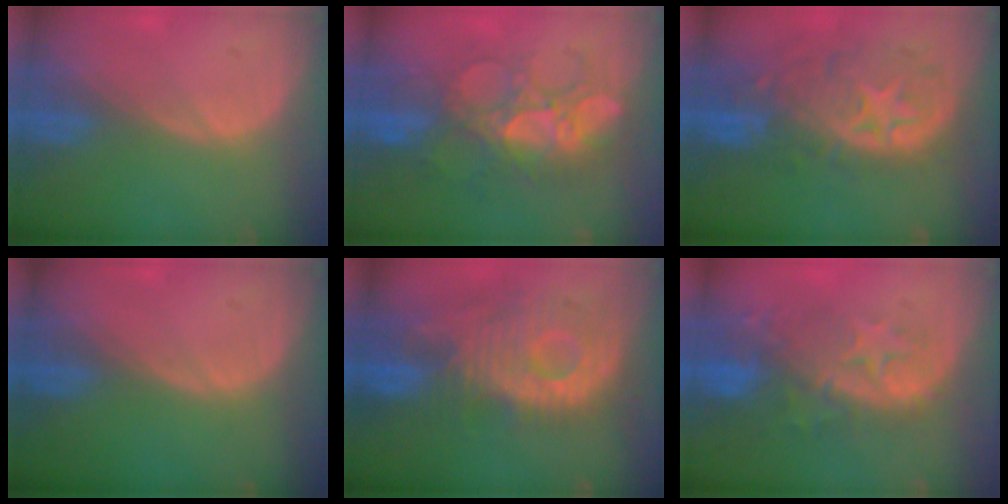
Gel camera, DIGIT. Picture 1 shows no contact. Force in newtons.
{"total": 8.8, "press": 8.6, "slide": 1.6}
{"total": 11.1, "press": 9.8, "slide": 5.4}
{"total": 0.0}
{"total": 11.6, "press": 10.5, "slide": 4.9}
{"total": 10.3, "press": 8.9, "slide": 5.1}